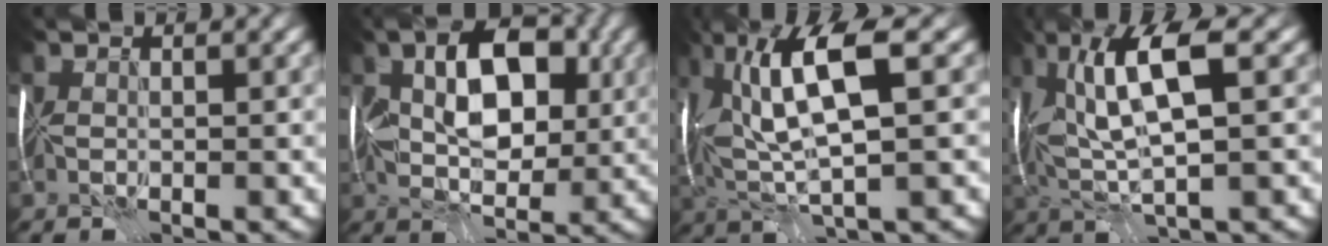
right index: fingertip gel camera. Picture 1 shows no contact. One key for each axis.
{"total": 7.8, "fx": 0.7, "fy": 4.4, "fz": 6.4, "tx": -0.096, "ty": -0.002, "tz": 0.005}
{"total": 9.5, "fx": 1.8, "fy": 2.7, "fz": 8.9, "tx": -0.174, "ty": 0.012, "tz": 0.034}
{"total": 8.6, "fx": 1.7, "fy": 2.3, "fz": 8.1, "tx": -0.156, "ty": 0.013, "tz": 0.028}